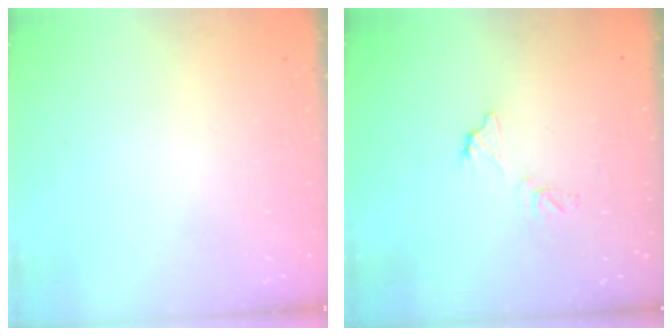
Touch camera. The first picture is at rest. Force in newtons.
{"total": 7.1, "press": 7.1, "slide": 0.5}